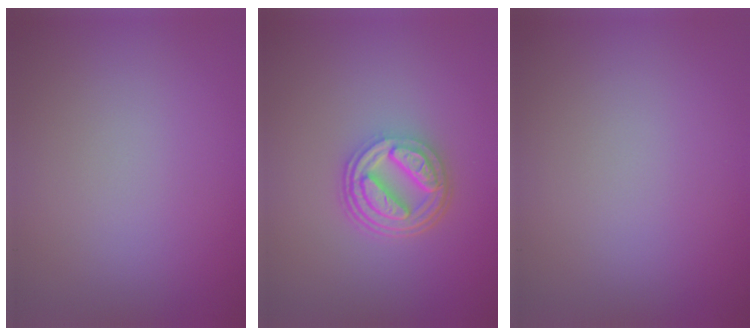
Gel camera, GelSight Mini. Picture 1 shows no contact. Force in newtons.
{"total": 5.1, "press": 3.8, "slide": 3.4}
{"total": 0.0}